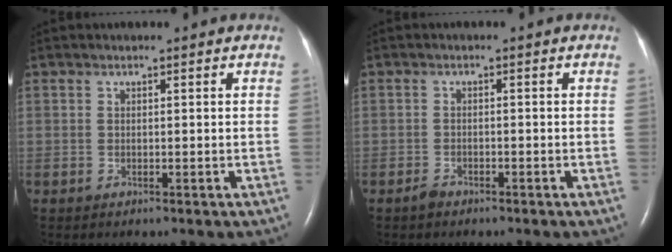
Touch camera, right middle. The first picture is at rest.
{"total": 1.3, "force": [-1.1, 0.5, 0.4], "torque": [-0.012, 0.000, -0.020]}